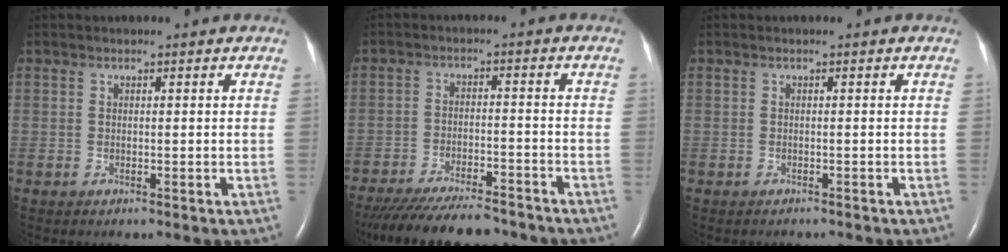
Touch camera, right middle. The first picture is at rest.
{"total": 16.3, "force": [-14.5, 2.9, 6.8], "torque": [-0.138, -0.024, -0.215]}
{"total": 1.2, "force": [-1.1, 0.3, 0.2], "torque": [-0.010, -0.003, -0.014]}